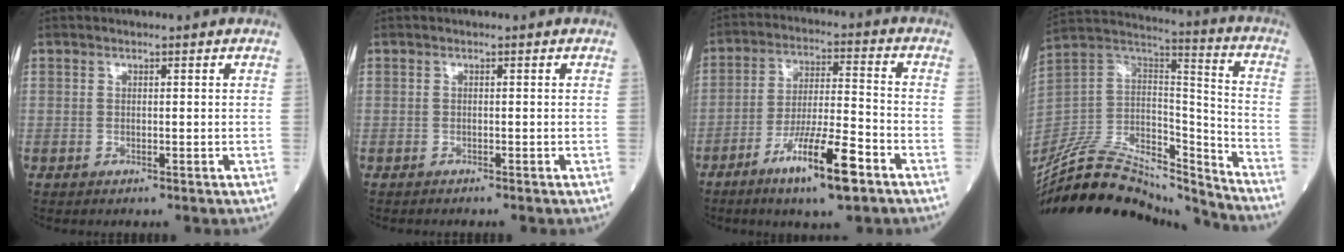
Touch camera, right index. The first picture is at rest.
{"total": 1.1, "force": [-1.0, 0.0, 0.5], "torque": [-0.006, -0.001, -0.012]}
{"total": 11.6, "force": [-6.7, 1.1, 9.4], "torque": [-0.168, -0.012, -0.119]}
{"total": 24.2, "force": [-22.2, 5.2, 8.0], "torque": [-0.174, 0.025, -0.378]}